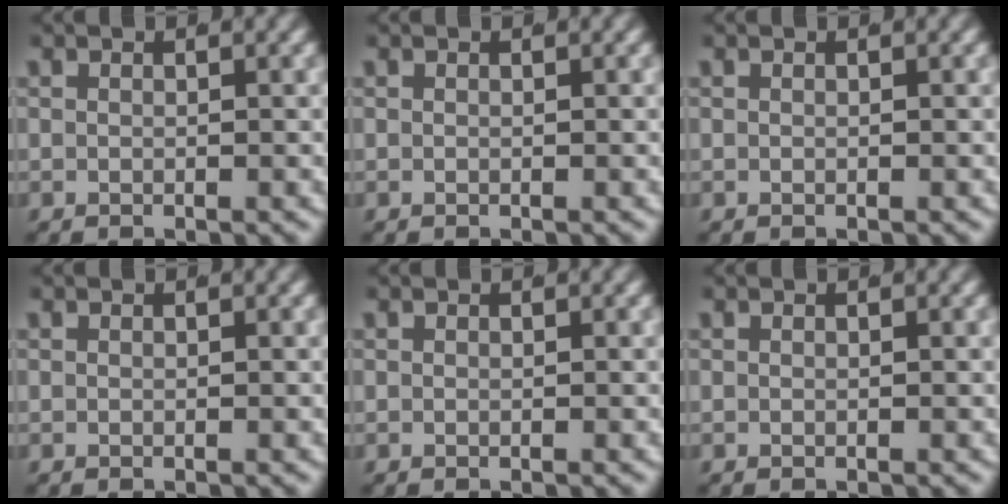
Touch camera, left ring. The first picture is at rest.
{"total": 0.0}
{"total": 0.0}
{"total": 0.0}
{"total": 0.0}
{"total": 0.0}